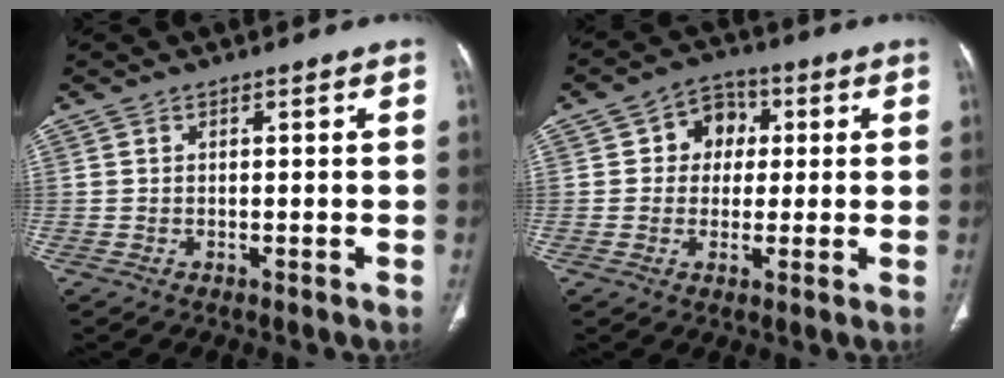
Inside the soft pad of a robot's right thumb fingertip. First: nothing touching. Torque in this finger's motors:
{"motor_torque": [-0.42, 0.16, -0.05, -0.06, 0.06]}